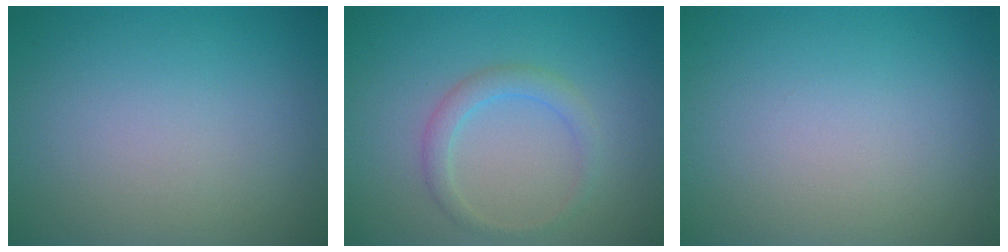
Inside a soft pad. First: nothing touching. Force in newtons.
{"total": 2.0, "press": 2.0, "slide": 0.1}
{"total": 0.0}